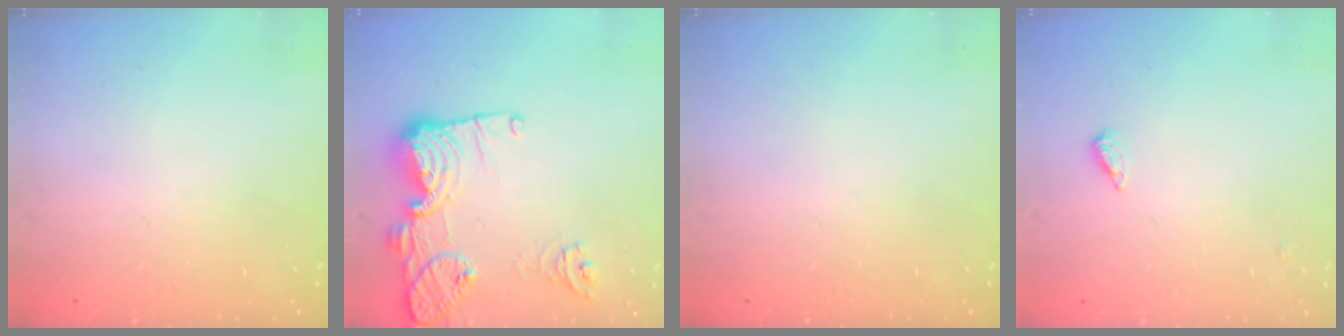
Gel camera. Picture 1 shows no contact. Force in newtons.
{"total": 19.0, "press": 18.0, "slide": 5.9}
{"total": 0.0}
{"total": 2.2, "press": 2.2, "slide": 0.5}